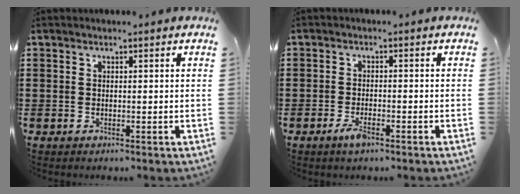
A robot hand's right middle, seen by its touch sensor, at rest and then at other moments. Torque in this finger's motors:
{"motor_torque": [1.61, 0.53, 0.04, 0.04]}